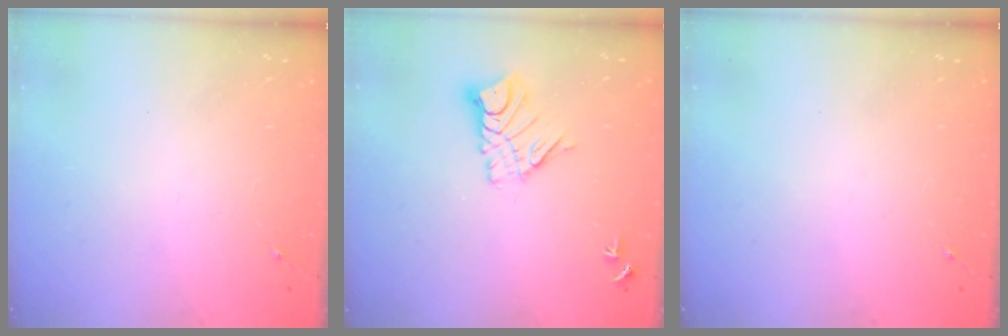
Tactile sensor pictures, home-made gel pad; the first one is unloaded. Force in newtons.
{"total": 9.8, "press": 9.8, "slide": 0.9}
{"total": 0.0}